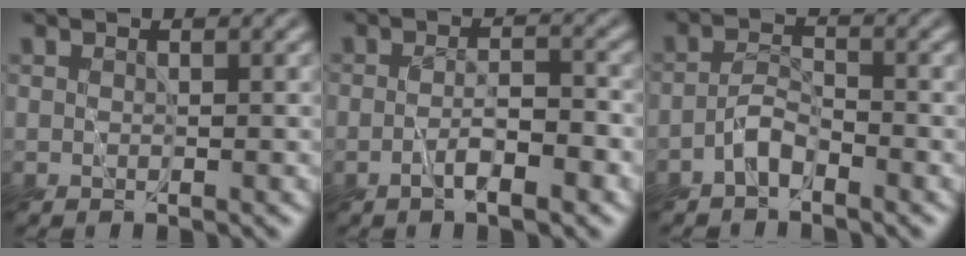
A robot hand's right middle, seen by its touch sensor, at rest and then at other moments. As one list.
[{"total": 3.1, "force": [-1.6, 0.9, 2.5], "torque": [-0.039, 0.002, -0.029]}, {"total": 2.3, "force": [-1.8, 0.9, 1.1], "torque": [-0.022, 0.008, -0.042]}]